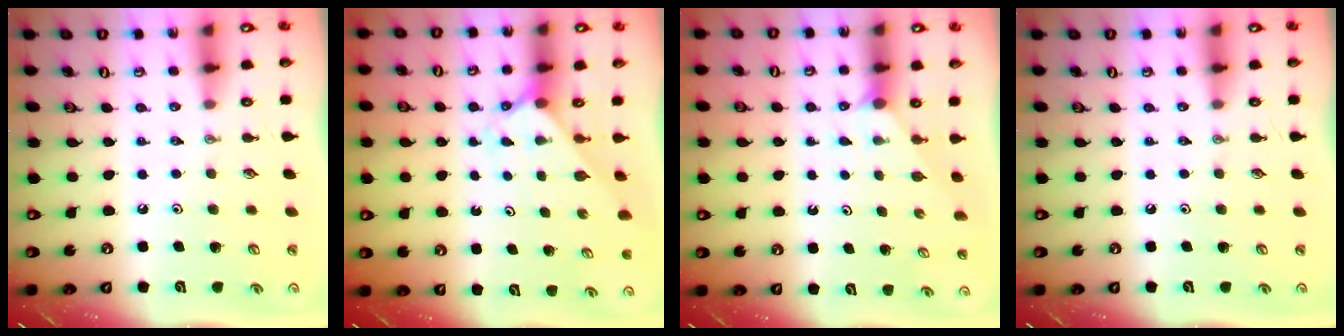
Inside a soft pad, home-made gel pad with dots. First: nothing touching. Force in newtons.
{"total": 2.2, "press": 2.2, "slide": 0.2}
{"total": 1.4, "press": 1.4, "slide": 0.1}
{"total": 0.0}